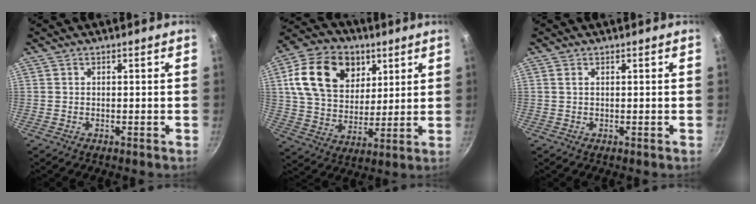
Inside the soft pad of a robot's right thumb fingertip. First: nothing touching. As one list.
[{"total": 19.4, "force": [7.0, 14.0, 11.3], "torque": [-0.180, -0.013, 0.120]}, {"total": 0.8, "force": [0.3, 0.4, 0.6], "torque": [-0.013, 0.001, 0.005]}]